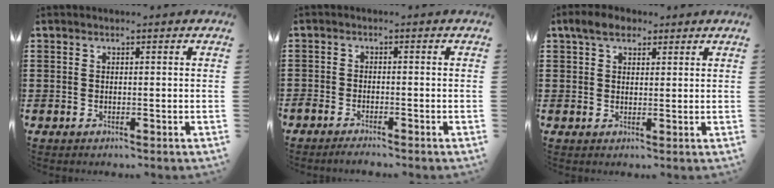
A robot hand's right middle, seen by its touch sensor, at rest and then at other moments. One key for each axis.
{"total": 1.8, "fx": -1.7, "fy": 0.2, "fz": 0.4, "tx": -0.011, "ty": -0.001, "tz": -0.035}
{"total": 3.9, "fx": 2.9, "fy": 1.9, "fz": 1.8, "tx": -0.027, "ty": 0.005, "tz": 0.049}